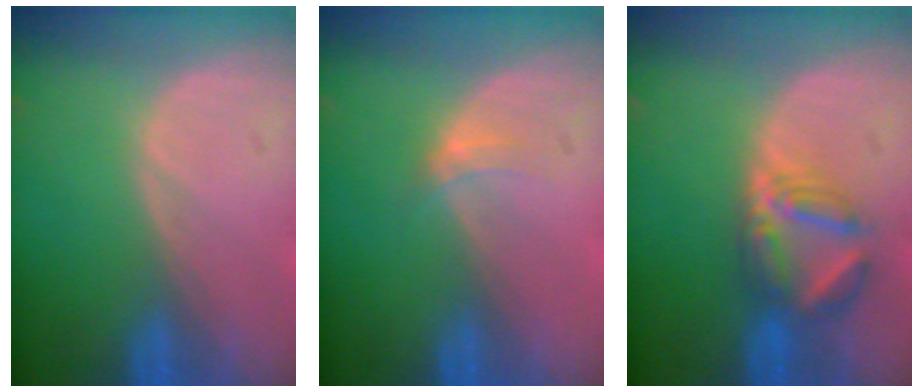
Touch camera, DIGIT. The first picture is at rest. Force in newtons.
{"total": 1.9, "press": 1.5, "slide": 1.1}
{"total": 5.8, "press": 5.6, "slide": 1.3}